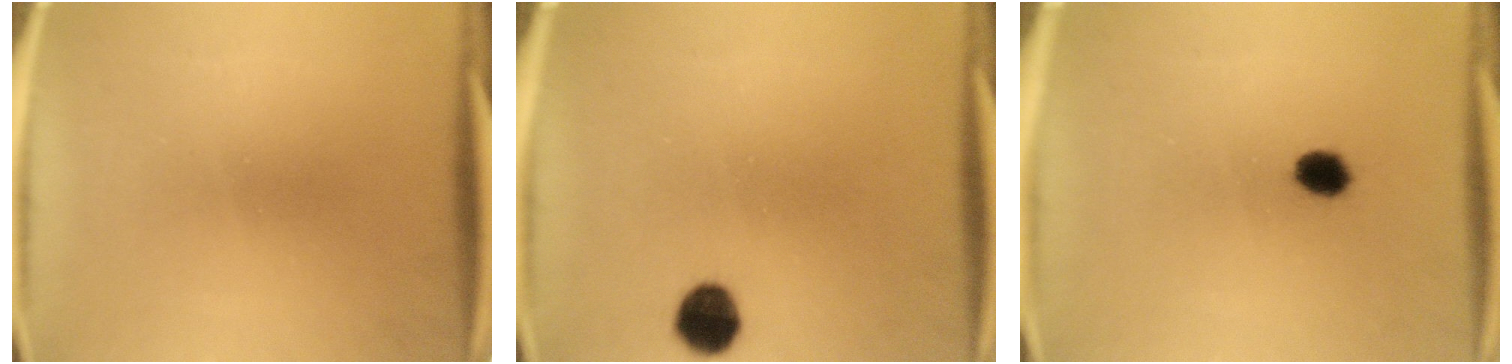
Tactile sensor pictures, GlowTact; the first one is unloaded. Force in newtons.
{"total": 5.9}
{"total": 4.1}